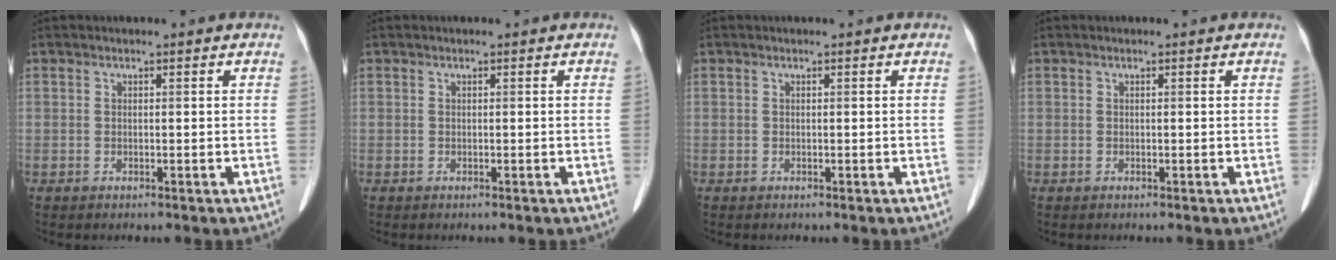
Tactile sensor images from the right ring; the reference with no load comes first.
{"total": 0.0}
{"total": 0.0}
{"total": 0.0}